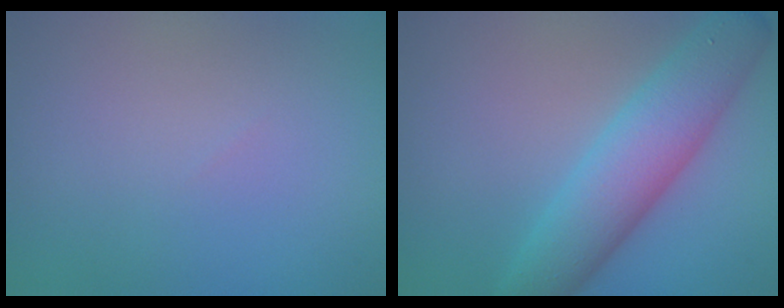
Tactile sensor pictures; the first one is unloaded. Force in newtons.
{"total": 6.3, "press": 6.2, "slide": 0.3}